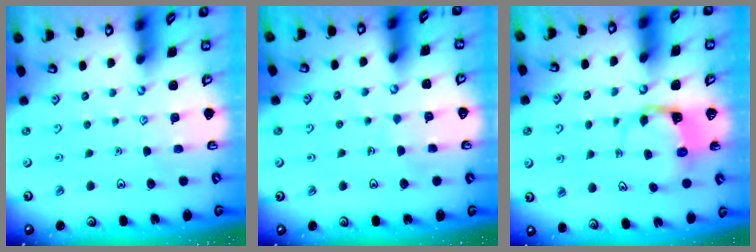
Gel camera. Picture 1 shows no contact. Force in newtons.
{"total": 2.3, "press": 2.3, "slide": 0.1}
{"total": 3.9, "press": 3.9, "slide": 0.7}